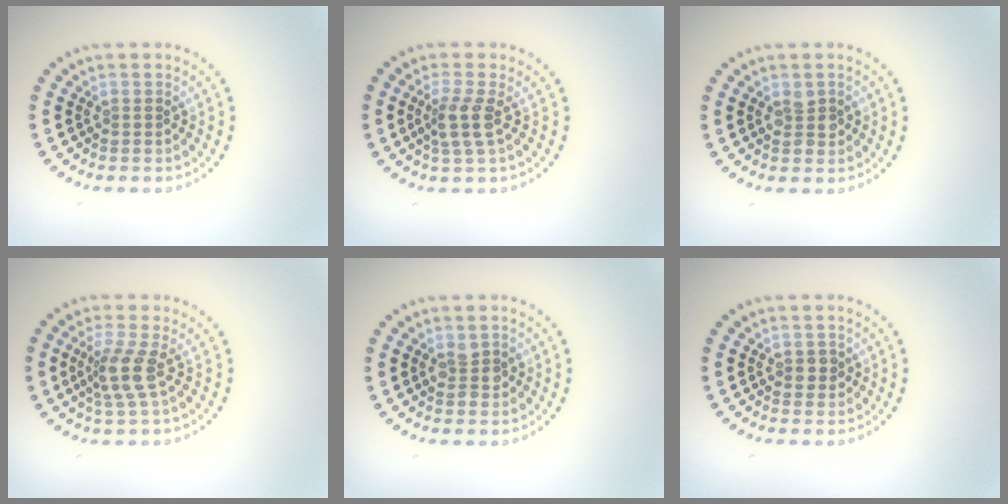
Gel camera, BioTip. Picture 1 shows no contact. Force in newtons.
{"total": 2.4, "press": 2.0, "slide": 1.4}
{"total": 1.4, "press": 1.4, "slide": 0.2}
{"total": 2.9, "press": 2.1, "slide": 1.9}
{"total": 1.4, "press": 1.4, "slide": 0.2}
{"total": 1.2, "press": 1.2, "slide": 0.2}